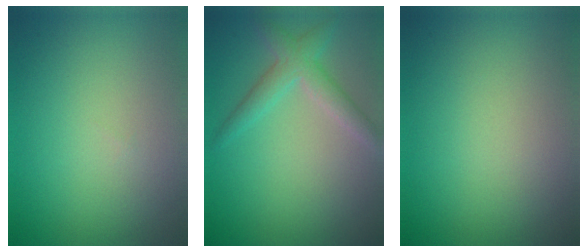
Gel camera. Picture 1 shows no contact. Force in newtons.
{"total": 2.8, "press": 2.8, "slide": 0.1}
{"total": 0.0}